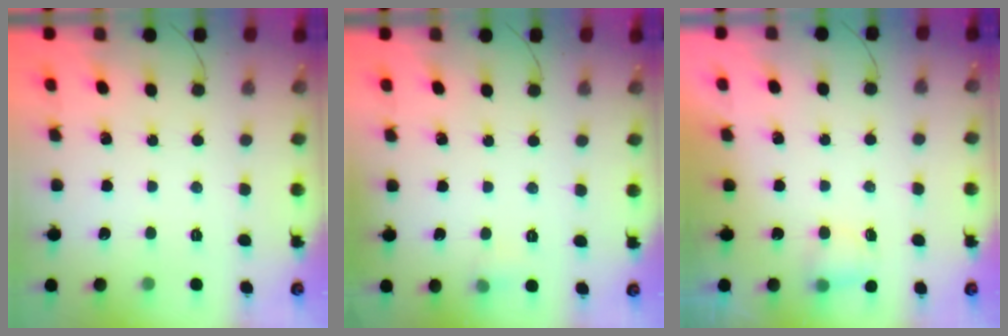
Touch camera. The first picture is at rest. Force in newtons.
{"total": 4.3, "press": 4.0, "slide": 1.5}
{"total": 4.2, "press": 4.0, "slide": 1.2}